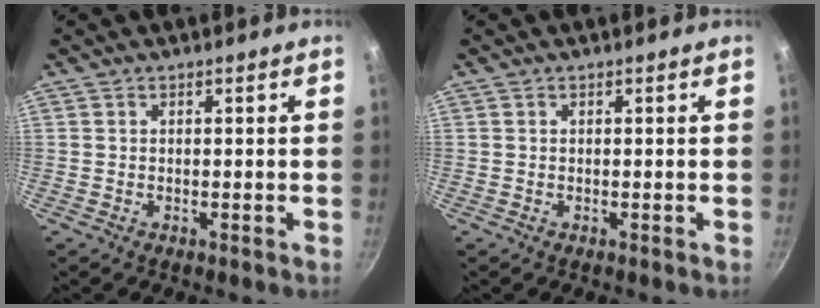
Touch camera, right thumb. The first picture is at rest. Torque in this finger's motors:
{"motor_torque": [0.00, 0.00, 0.14, 0.05, 0.03]}